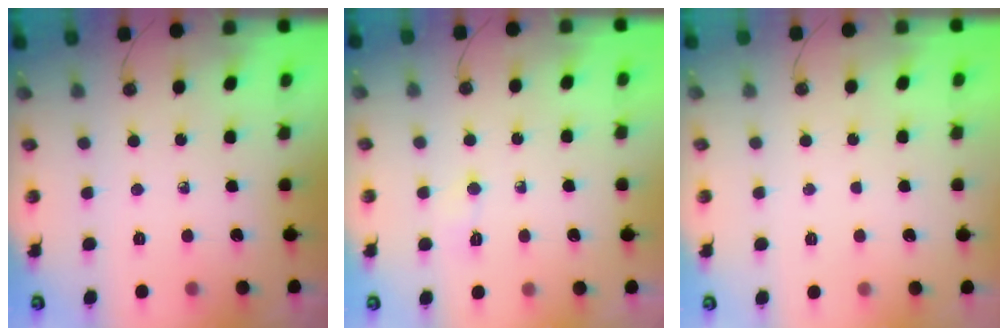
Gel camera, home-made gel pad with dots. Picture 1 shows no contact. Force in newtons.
{"total": 2.7, "press": 2.6, "slide": 0.5}
{"total": 1.0, "press": 1.0, "slide": 0.0}